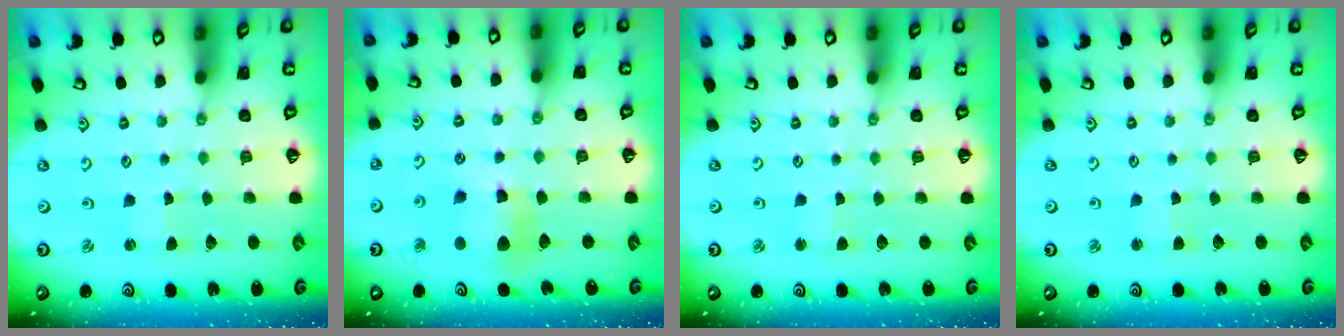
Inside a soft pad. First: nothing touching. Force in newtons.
{"total": 9.1, "press": 9.0, "slide": 1.3}
{"total": 1.6, "press": 1.5, "slide": 0.4}
{"total": 1.9, "press": 1.9, "slide": 0.3}